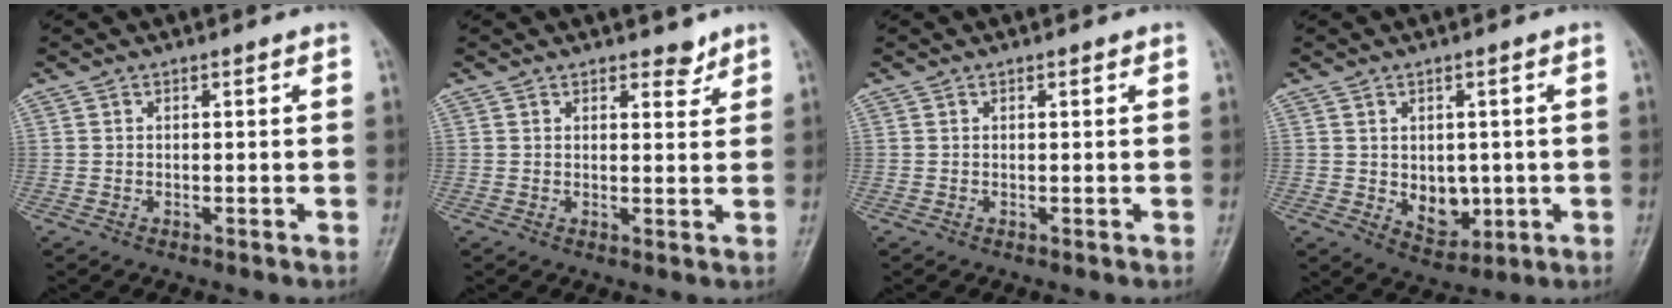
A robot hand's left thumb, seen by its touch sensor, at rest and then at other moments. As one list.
[{"total": 3.0, "force": [2.3, 1.5, 1.2], "torque": [0.003, -0.014, 0.032]}, {"total": 0.7, "force": [0.4, 0.4, 0.4], "torque": [0.000, -0.001, 0.003]}, {"total": 7.0, "force": [-0.5, 5.2, 4.7], "torque": [-0.036, -0.010, 0.009]}]